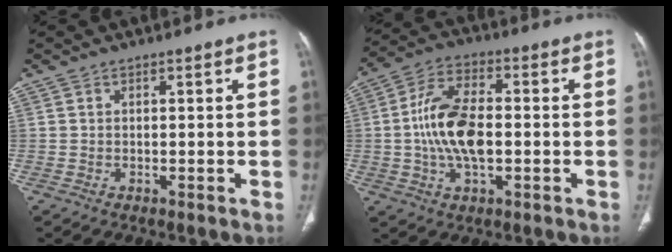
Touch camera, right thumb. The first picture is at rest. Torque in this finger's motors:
{"motor_torque": [2.54, 2.46, 1.49, -1.27, 0.16]}